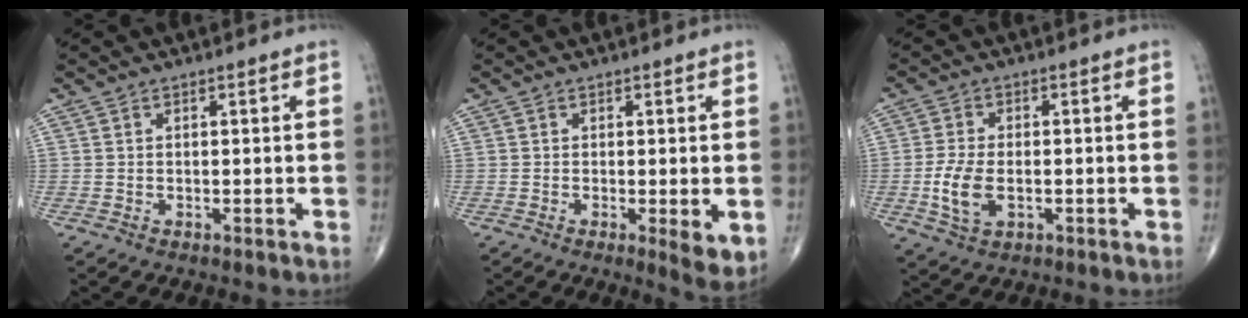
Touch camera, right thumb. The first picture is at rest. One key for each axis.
{"total": 4.4, "fx": -0.7, "fy": 1.2, "fz": 4.1, "tx": -0.064, "ty": -0.015, "tz": -0.013}
{"total": 6.9, "fx": -1.4, "fy": 3.9, "fz": 5.5, "tx": -0.119, "ty": -0.003, "tz": -0.025}